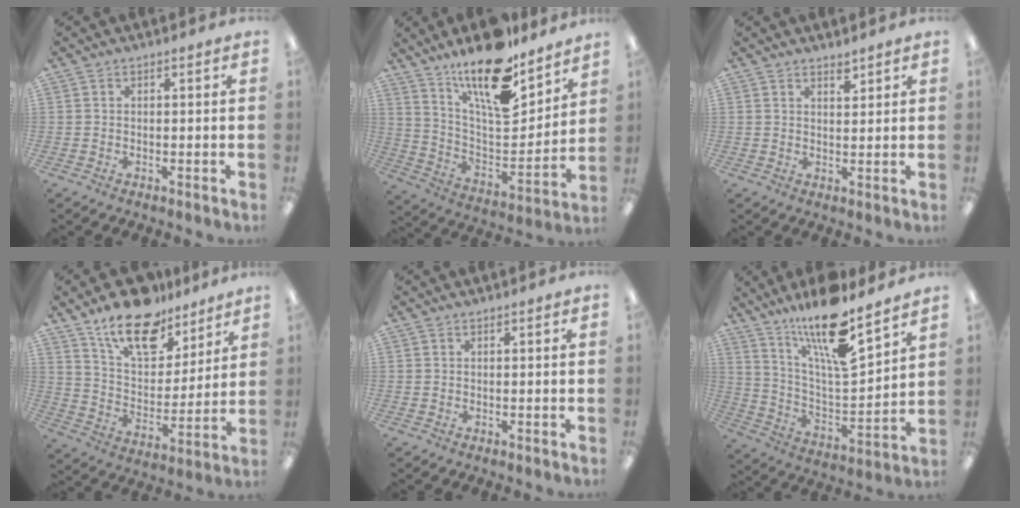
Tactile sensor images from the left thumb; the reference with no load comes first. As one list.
[{"total": 19.4, "force": [14.2, 5.7, 11.9], "torque": [-0.215, -0.093, 0.243]}, {"total": 2.3, "force": [2.1, 0.7, 0.6], "torque": [0.001, -0.014, 0.036]}, {"total": 17.5, "force": [12.7, 8.5, 8.5], "torque": [-0.144, -0.073, 0.225]}, {"total": 0.0}, {"total": 18.1, "force": [14.0, 3.9, 10.8], "torque": [-0.205, -0.090, 0.237]}]